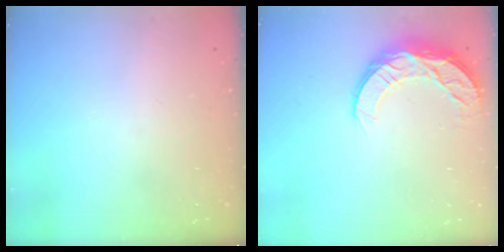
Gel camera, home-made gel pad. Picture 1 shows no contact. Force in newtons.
{"total": 10.1, "press": 10.1, "slide": 0.7}